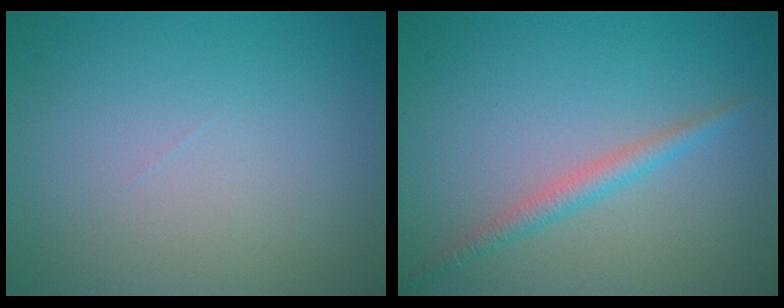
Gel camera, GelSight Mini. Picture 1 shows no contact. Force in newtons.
{"total": 1.9, "press": 1.9, "slide": 0.1}